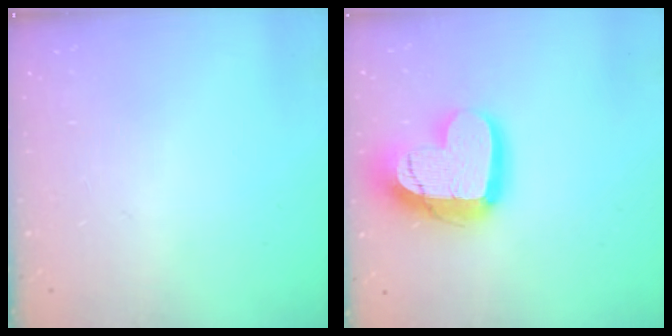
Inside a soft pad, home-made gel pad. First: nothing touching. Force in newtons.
{"total": 19.3, "press": 19.2, "slide": 1.7}